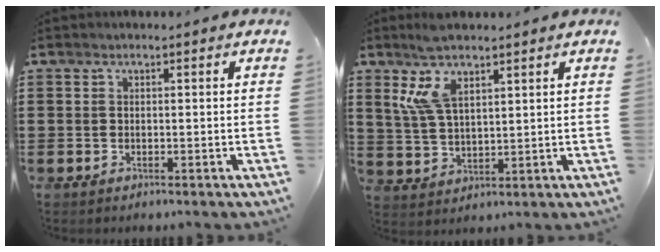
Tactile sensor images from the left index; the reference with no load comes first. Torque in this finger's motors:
{"motor_torque": [1.78, -0.36, 0.56, 0.21]}